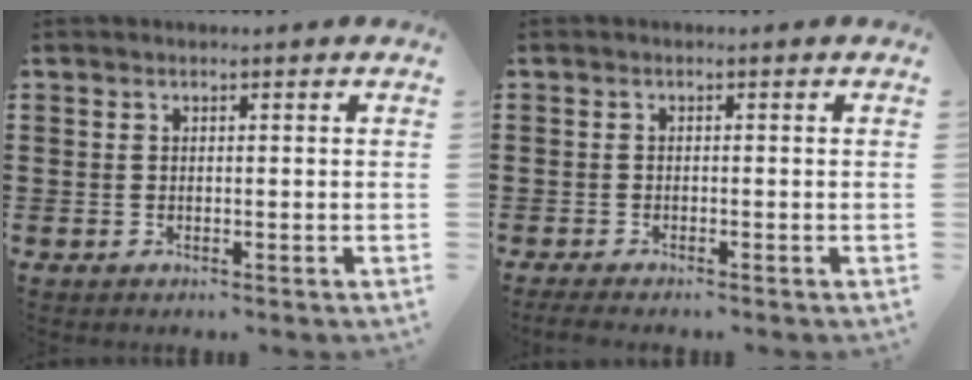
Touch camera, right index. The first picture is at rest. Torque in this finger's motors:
{"motor_torque": [-1.06, 1.08, -0.01, -0.01]}